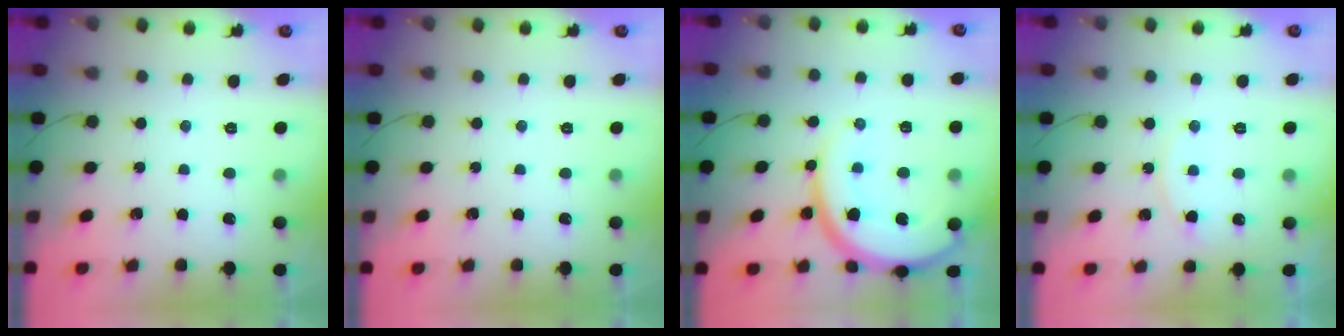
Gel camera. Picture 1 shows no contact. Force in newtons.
{"total": 0.0}
{"total": 15.7, "press": 15.6, "slide": 1.4}
{"total": 4.9, "press": 4.9, "slide": 0.6}